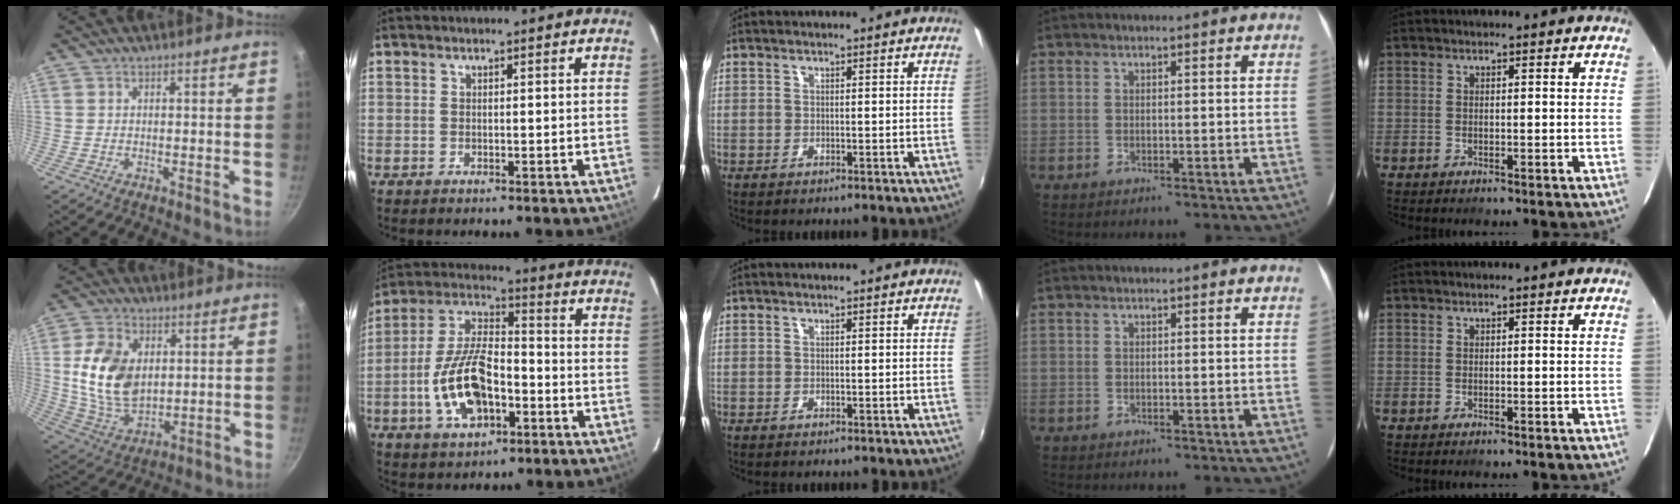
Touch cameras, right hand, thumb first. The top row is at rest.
{"thumb": {"total": 14.9, "force": [2.3, 10.0, 10.8], "torque": [-0.184, -0.014, 0.052]}, "index": {"total": 15.1, "force": [-5.0, 7.5, 12.2], "torque": [-0.252, 0.011, -0.084]}}